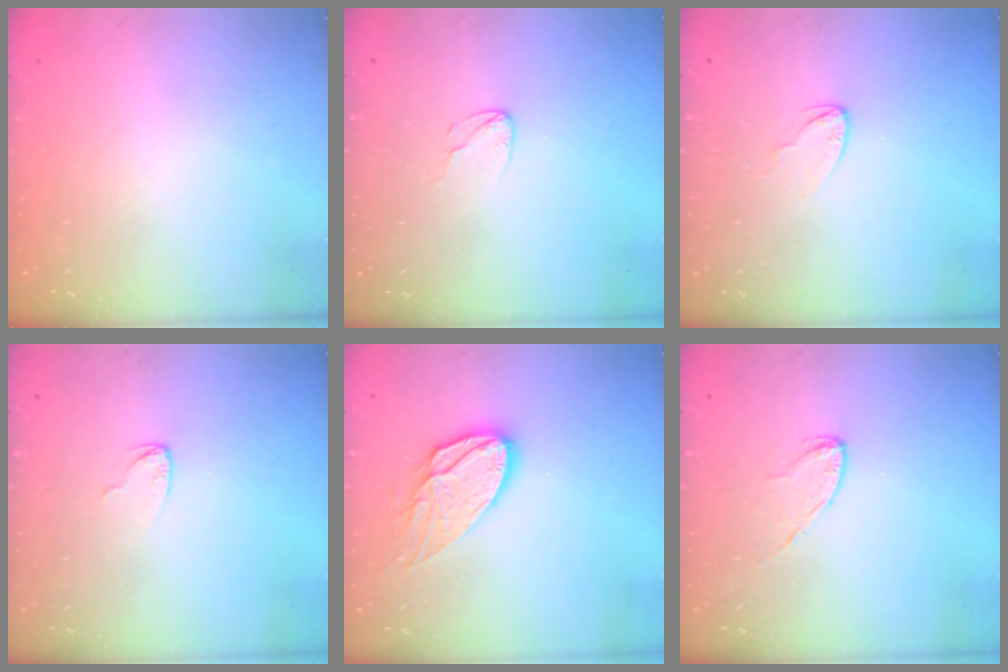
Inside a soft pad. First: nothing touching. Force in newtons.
{"total": 3.7, "press": 3.7, "slide": 0.3}
{"total": 3.5, "press": 3.5, "slide": 0.2}
{"total": 3.5, "press": 3.5, "slide": 0.3}
{"total": 13.8, "press": 13.8, "slide": 1.0}
{"total": 5.3, "press": 5.3, "slide": 0.5}